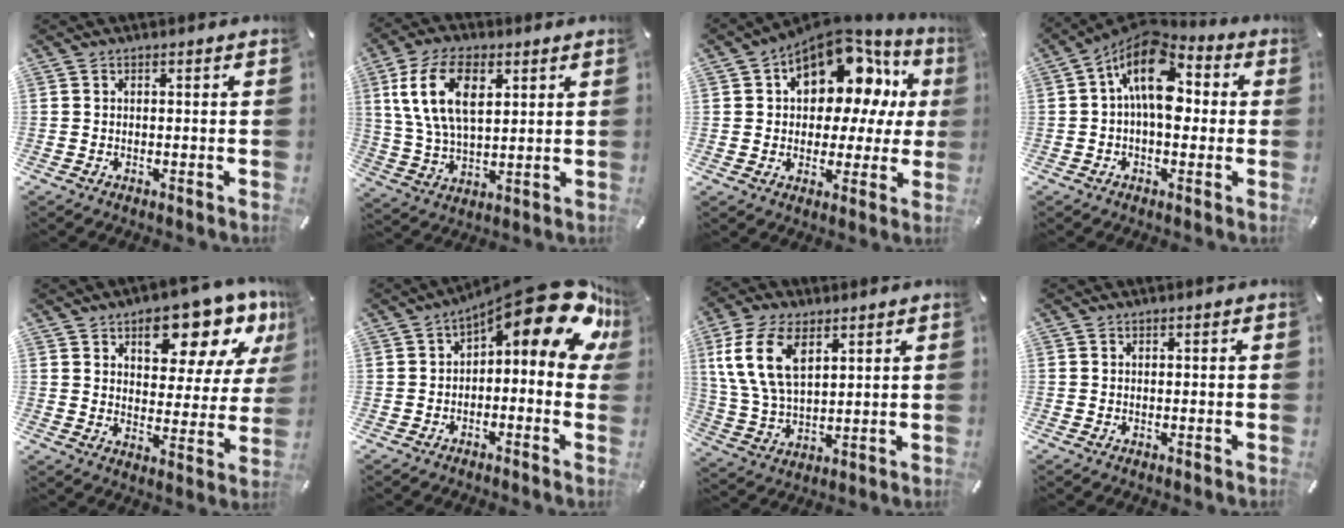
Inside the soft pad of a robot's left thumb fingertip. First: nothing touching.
{"total": 13.3, "force": [5.1, 7.5, 9.8], "torque": [-0.219, 0.005, 0.091]}
{"total": 15.5, "force": [7.0, 9.6, 10.0], "torque": [-0.140, -0.055, 0.115]}
{"total": 15.3, "force": [2.6, 8.8, 12.3], "torque": [-0.203, -0.019, 0.044]}
{"total": 16.2, "force": [11.0, 7.7, 9.2], "torque": [-0.103, -0.074, 0.178]}
{"total": 18.2, "force": [8.5, 6.9, 14.5], "torque": [-0.192, -0.066, 0.142]}
{"total": 12.9, "force": [5.4, 7.8, 8.8], "torque": [-0.223, -0.007, 0.096]}
{"total": 0.0}